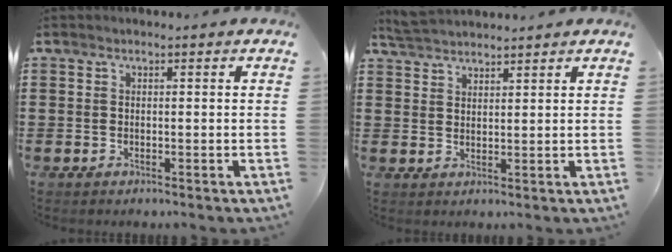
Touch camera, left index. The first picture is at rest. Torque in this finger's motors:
{"motor_torque": [-1.34, 0.80, -1.05, -0.06]}